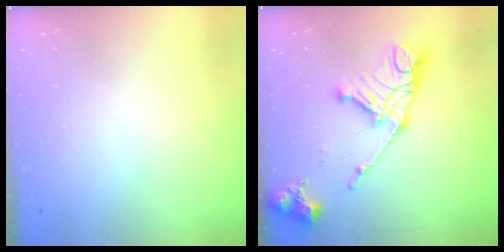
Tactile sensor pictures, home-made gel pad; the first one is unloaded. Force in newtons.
{"total": 16.3, "press": 16.2, "slide": 1.8}